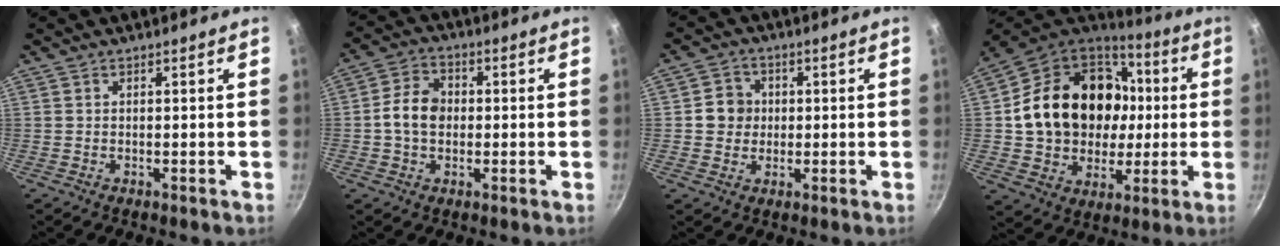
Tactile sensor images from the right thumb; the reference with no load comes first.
{"total": 7.5, "force": [-0.2, 5.7, 4.9], "torque": [-0.071, 0.020, -0.015]}
{"total": 5.3, "force": [0.3, 5.0, 1.8], "torque": [0.003, 0.006, -0.004]}
{"total": 25.6, "force": [2.4, 20.4, 15.2], "torque": [-0.249, 0.039, 0.055]}